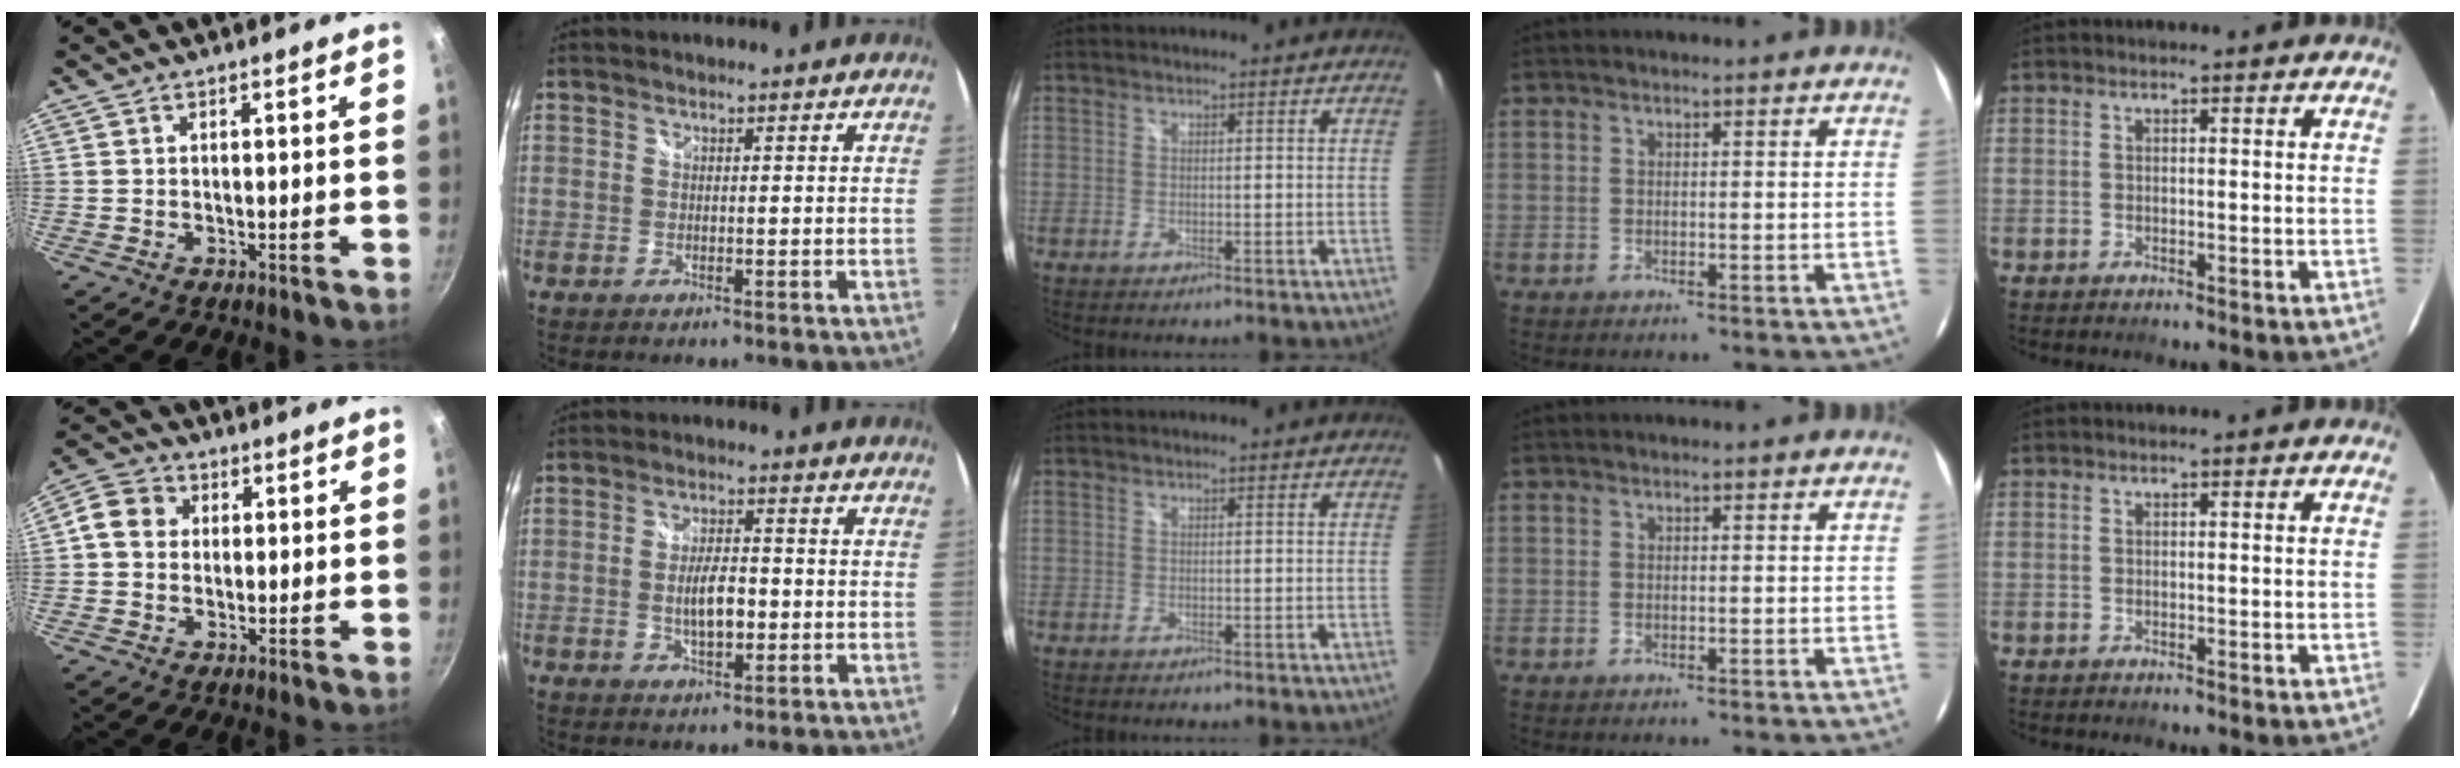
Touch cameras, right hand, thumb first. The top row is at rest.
{"thumb": {"total": 6.4, "force": [0.8, 5.6, 3.0], "torque": [-0.034, 0.009, -0.004]}, "index": {"total": 6.1, "force": [-1.1, 2.3, 5.5], "torque": [-0.105, 0.000, -0.015]}}